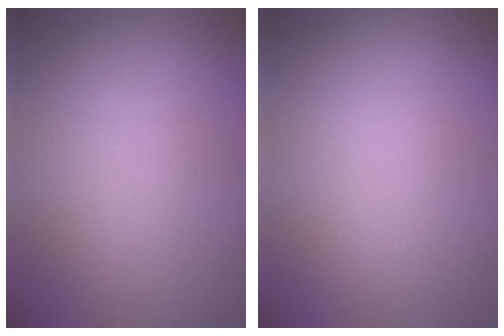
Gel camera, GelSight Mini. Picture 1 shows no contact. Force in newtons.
{"total": 0.0}